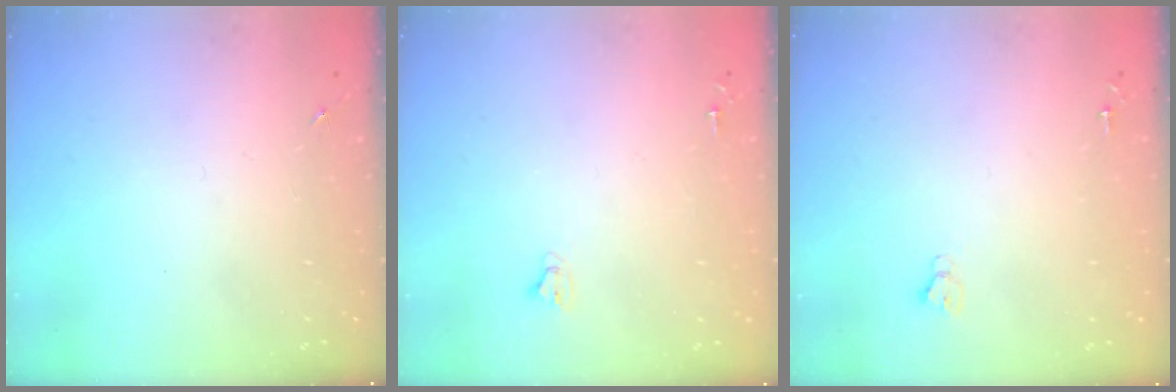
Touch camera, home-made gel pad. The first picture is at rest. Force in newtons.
{"total": 2.0, "press": 2.0, "slide": 0.2}
{"total": 2.7, "press": 2.7, "slide": 0.0}